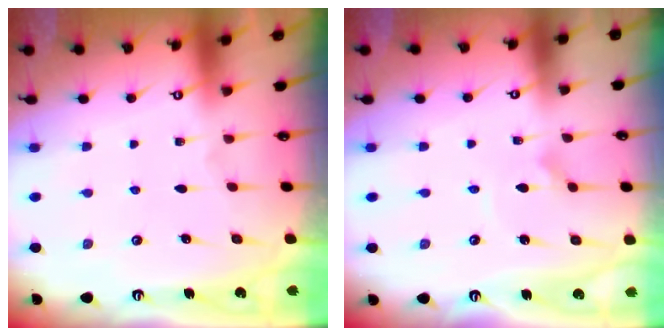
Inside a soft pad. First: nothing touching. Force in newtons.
{"total": 2.3, "press": 2.3, "slide": 0.2}